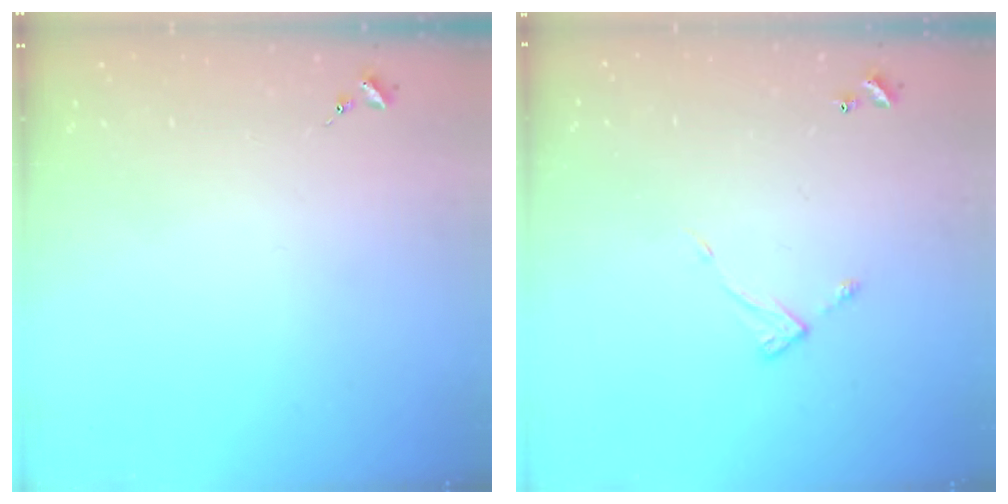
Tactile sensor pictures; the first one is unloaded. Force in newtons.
{"total": 5.1, "press": 5.1, "slide": 0.4}